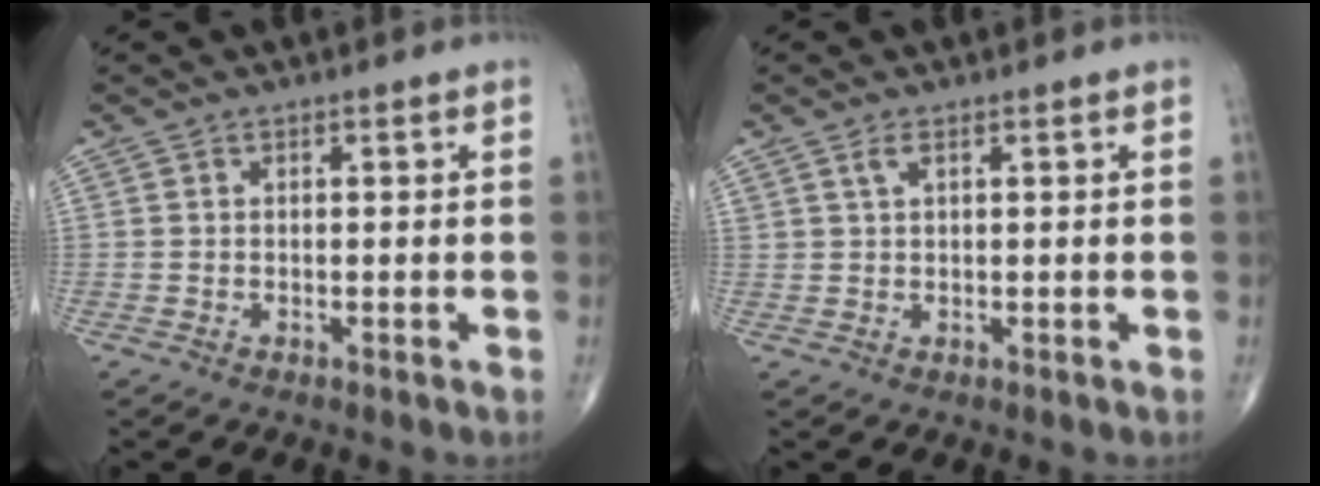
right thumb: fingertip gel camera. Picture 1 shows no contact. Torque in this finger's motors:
{"motor_torque": [-0.04, -0.04, 0.07, 0.05, 0.01]}